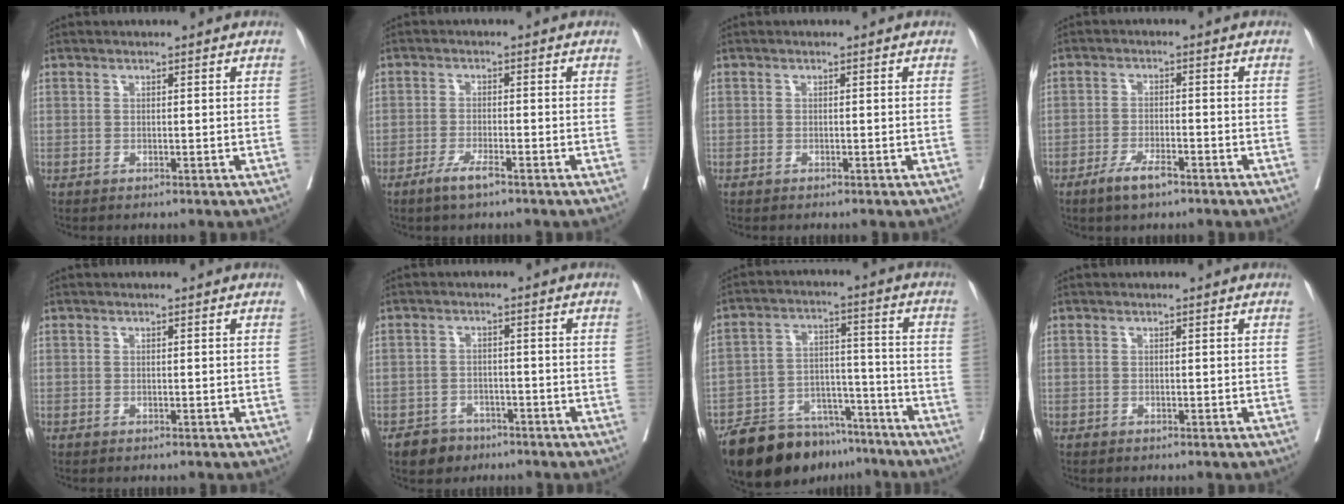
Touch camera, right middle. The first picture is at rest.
{"total": 3.3, "force": [-2.3, 0.3, 2.3], "torque": [-0.046, -0.003, -0.043]}
{"total": 0.0}
{"total": 4.2, "force": [-2.9, 1.0, 2.9], "torque": [-0.056, -0.001, -0.052]}
{"total": 0.0}
{"total": 4.0, "force": [-2.8, 2.7, 0.7], "torque": [-0.011, 0.009, -0.042]}
{"total": 15.4, "force": [-12.8, 6.4, 5.6], "torque": [-0.078, 0.028, -0.206]}
{"total": 0.0}